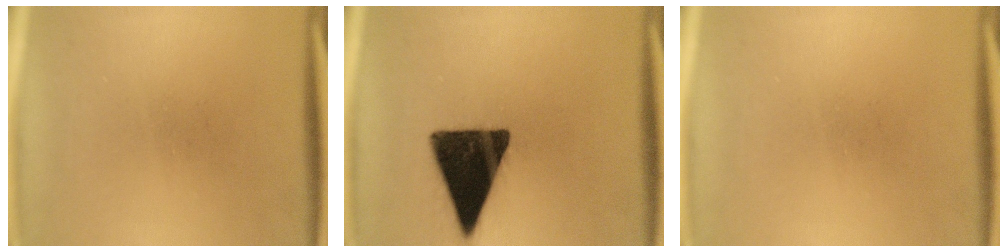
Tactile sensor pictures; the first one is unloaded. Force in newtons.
{"total": 16.3}
{"total": 0.0}